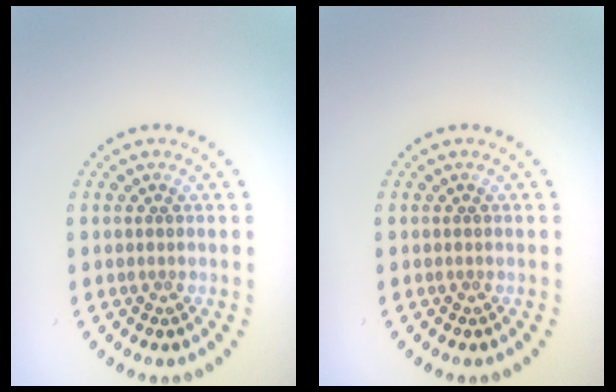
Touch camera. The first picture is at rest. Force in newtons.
{"total": 0.0}